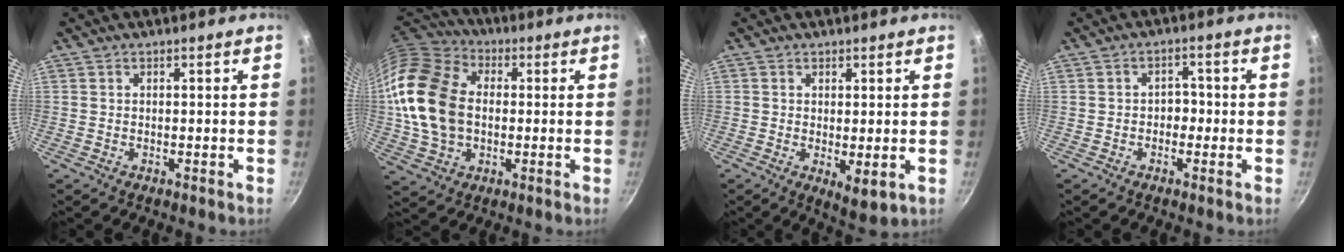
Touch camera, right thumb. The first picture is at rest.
{"total": 19.9, "force": [0.4, 14.3, 13.7], "torque": [-0.256, 0.025, 0.003]}
{"total": 4.7, "force": [0.0, 2.0, 4.3], "torque": [-0.063, -0.023, 0.002]}
{"total": 2.8, "force": [-0.8, 2.2, 1.6], "torque": [0.006, 0.014, -0.015]}